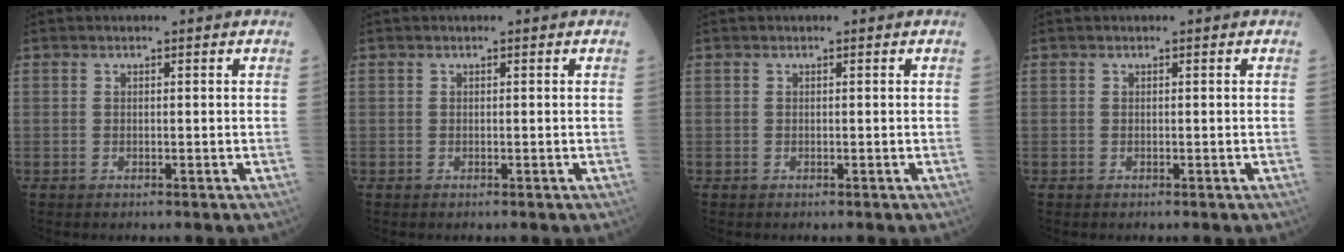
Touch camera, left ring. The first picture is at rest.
{"total": 0.0}
{"total": 0.0}
{"total": 0.0}